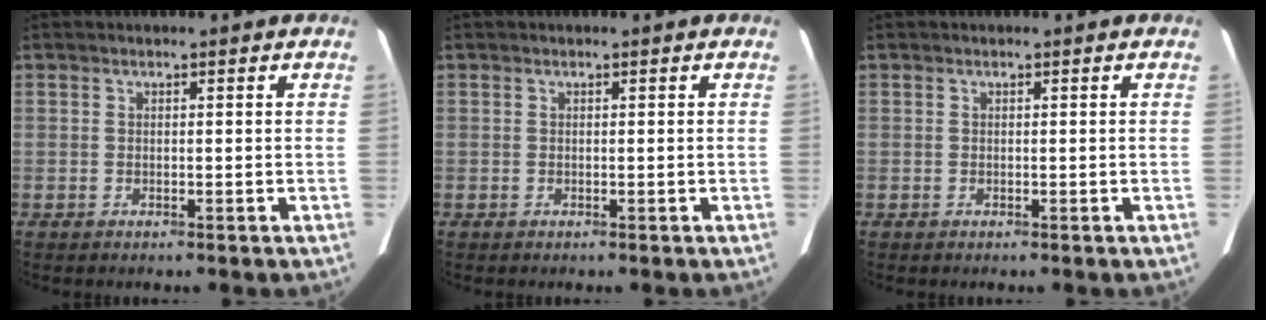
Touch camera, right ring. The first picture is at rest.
{"total": 0.0}
{"total": 0.0}